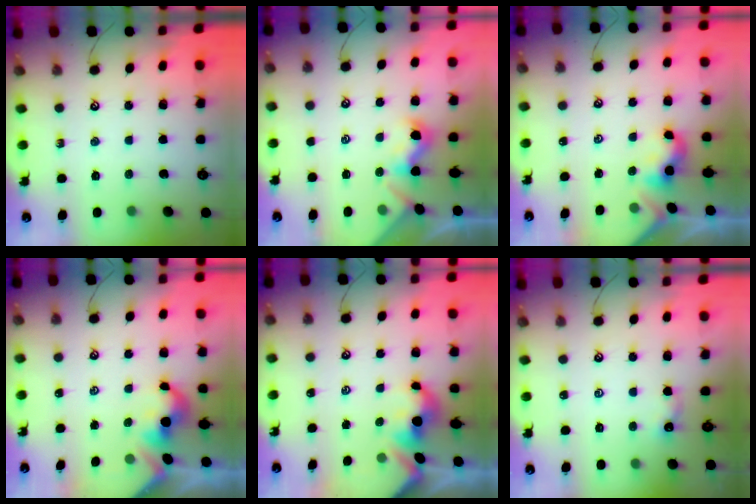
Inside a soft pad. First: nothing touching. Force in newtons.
{"total": 0.9, "press": 0.5, "slide": 0.7}
{"total": 2.0, "press": 2.0, "slide": 0.2}
{"total": 2.0, "press": 2.0, "slide": 0.3}
{"total": 1.8, "press": 1.8, "slide": 0.1}
{"total": 1.9, "press": 1.8, "slide": 0.5}